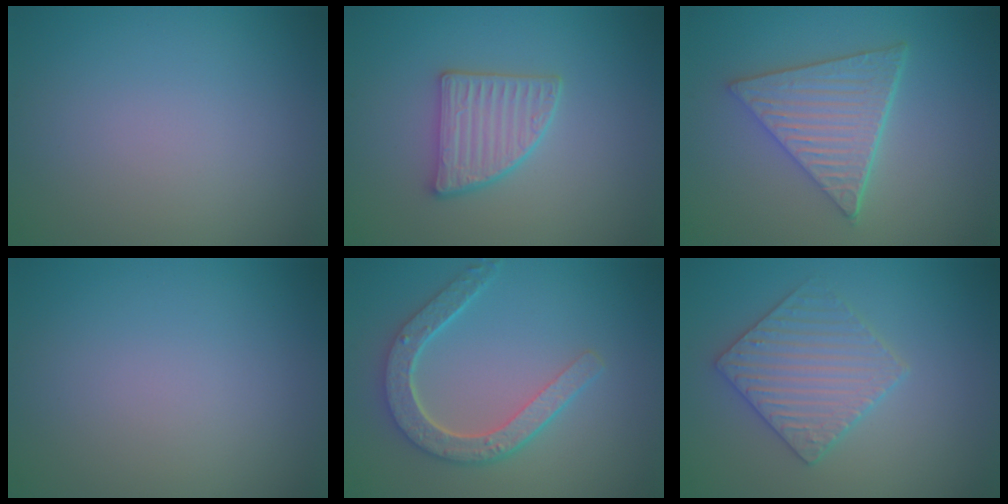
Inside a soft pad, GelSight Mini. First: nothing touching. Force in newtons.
{"total": 3.5, "press": 3.2, "slide": 1.5}
{"total": 5.9, "press": 4.4, "slide": 3.9}
{"total": 0.0}
{"total": 4.9, "press": 3.9, "slide": 3.0}
{"total": 3.6, "press": 3.5, "slide": 1.1}